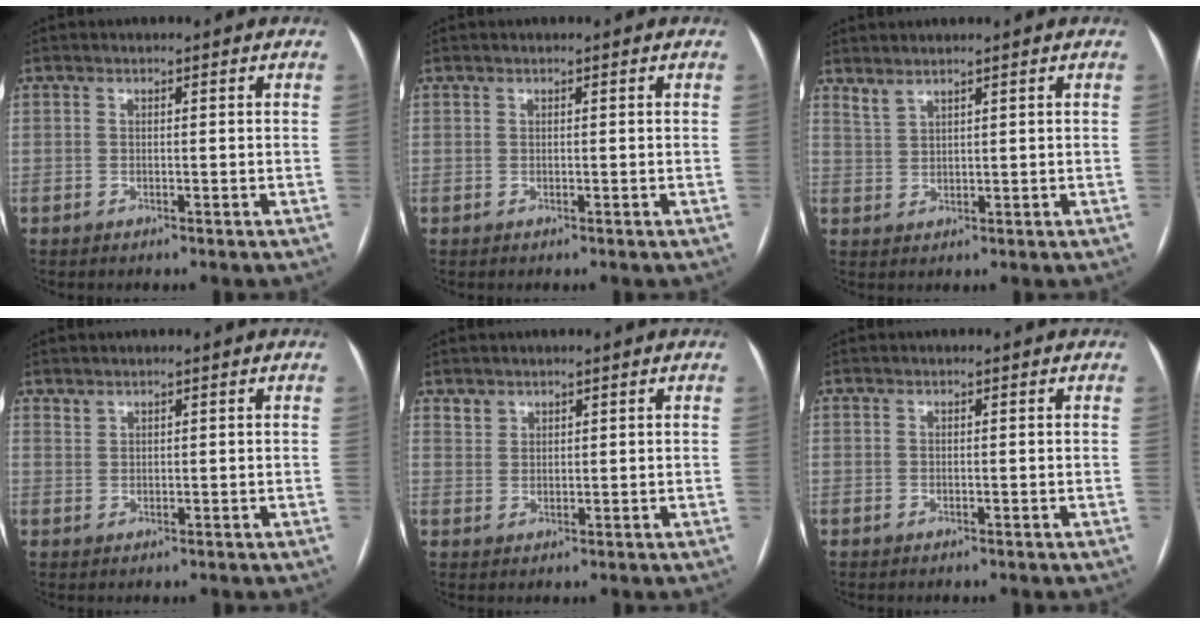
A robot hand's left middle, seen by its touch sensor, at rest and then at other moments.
{"total": 0.0}
{"total": 2.0, "force": [1.9, 0.1, 0.5], "torque": [-0.015, 0.002, 0.045]}
{"total": 0.9, "force": [0.9, 0.2, 0.1], "torque": [-0.005, 0.002, 0.021]}
{"total": 1.8, "force": [1.5, 1.0, -0.1], "torque": [0.008, 0.004, 0.026]}
{"total": 0.0}